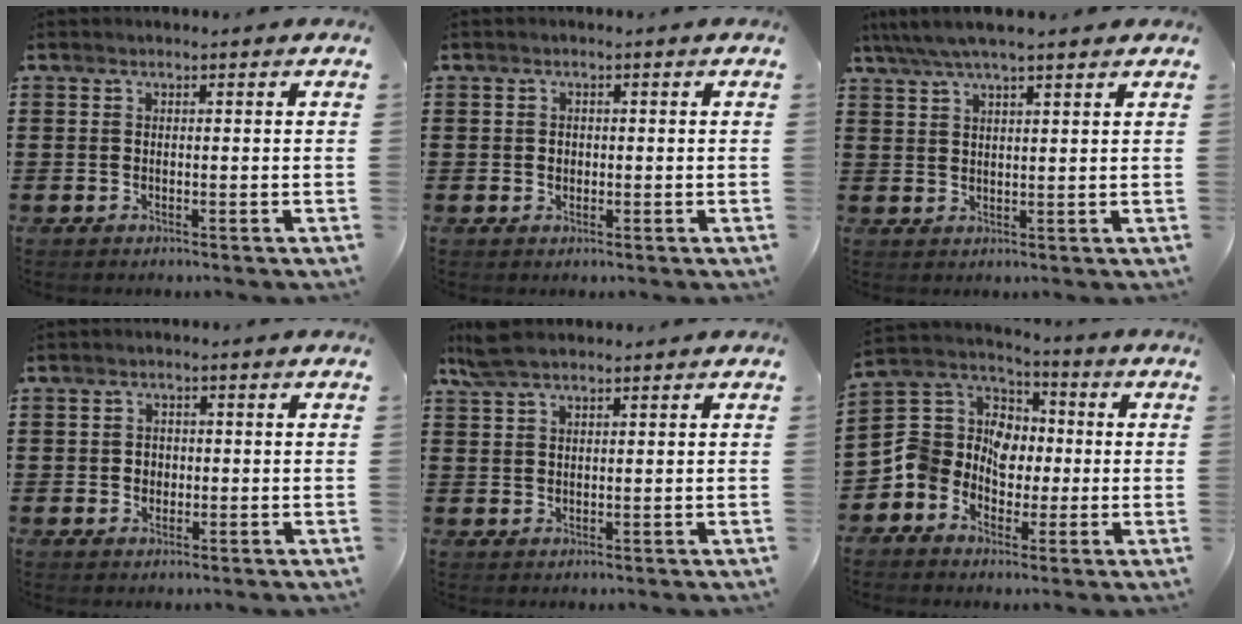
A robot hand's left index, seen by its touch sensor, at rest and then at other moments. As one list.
[{"total": 1.0, "force": [0.1, 0.9, 0.5], "torque": [-0.012, 0.007, 0.001]}, {"total": 4.4, "force": [3.5, 0.5, 2.6], "torque": [-0.059, -0.003, 0.062]}, {"total": 1.7, "force": [-0.1, 1.6, 0.6], "torque": [-0.017, 0.007, -0.004]}, {"total": 4.2, "force": [3.2, 1.1, 2.5], "torque": [-0.056, 0.003, 0.061]}, {"total": 9.3, "force": [-2.1, 8.4, 3.3], "torque": [-0.117, 0.007, -0.048]}]